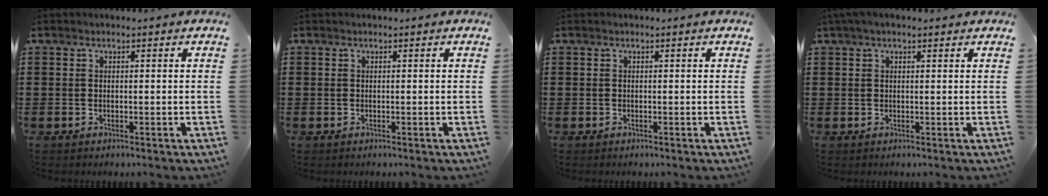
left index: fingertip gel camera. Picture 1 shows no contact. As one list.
[{"total": 0.0}, {"total": 0.0}, {"total": 1.5, "force": [0.8, 0.5, 1.1], "torque": [-0.022, 0.004, 0.015]}]